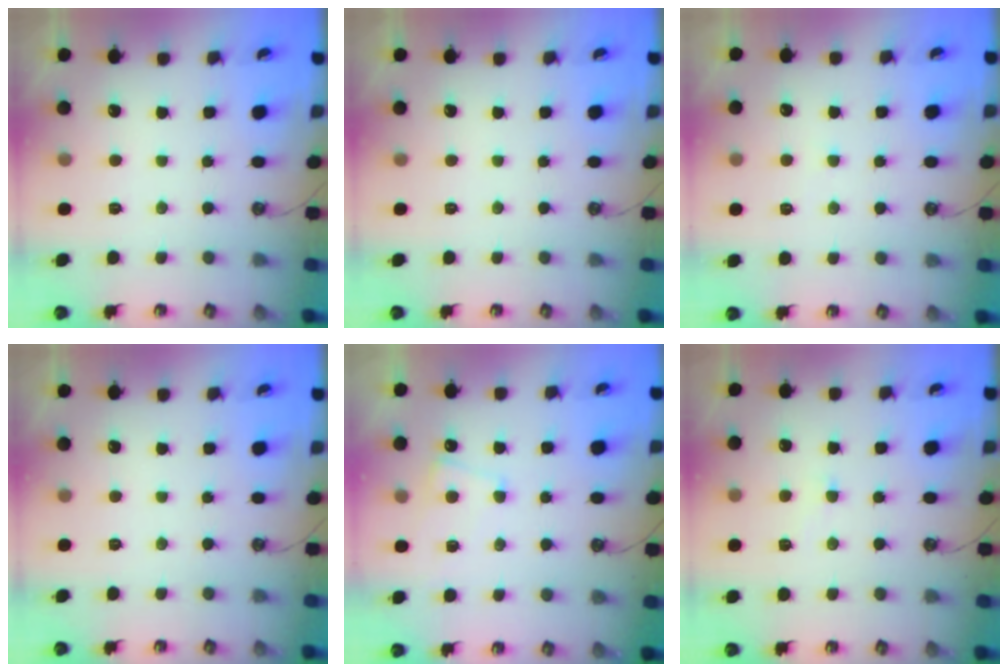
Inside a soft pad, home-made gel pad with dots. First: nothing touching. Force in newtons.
{"total": 0.0}
{"total": 3.0, "press": 3.0, "slide": 0.3}
{"total": 0.0}
{"total": 1.1, "press": 0.9, "slide": 0.5}
{"total": 2.4, "press": 2.4, "slide": 0.6}